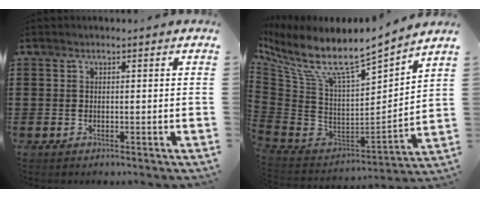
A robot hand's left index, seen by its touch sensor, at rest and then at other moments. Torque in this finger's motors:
{"motor_torque": [2.14, 0.00, 0.41, 0.21]}